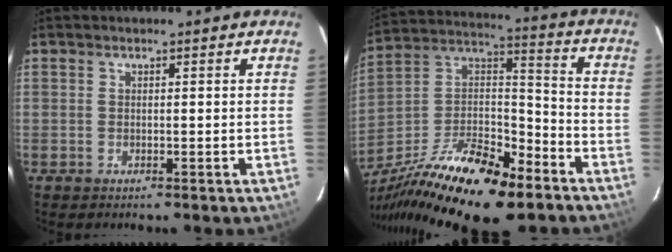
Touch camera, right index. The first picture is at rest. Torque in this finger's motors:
{"motor_torque": [1.13, -1.01, 1.05, 0.19]}